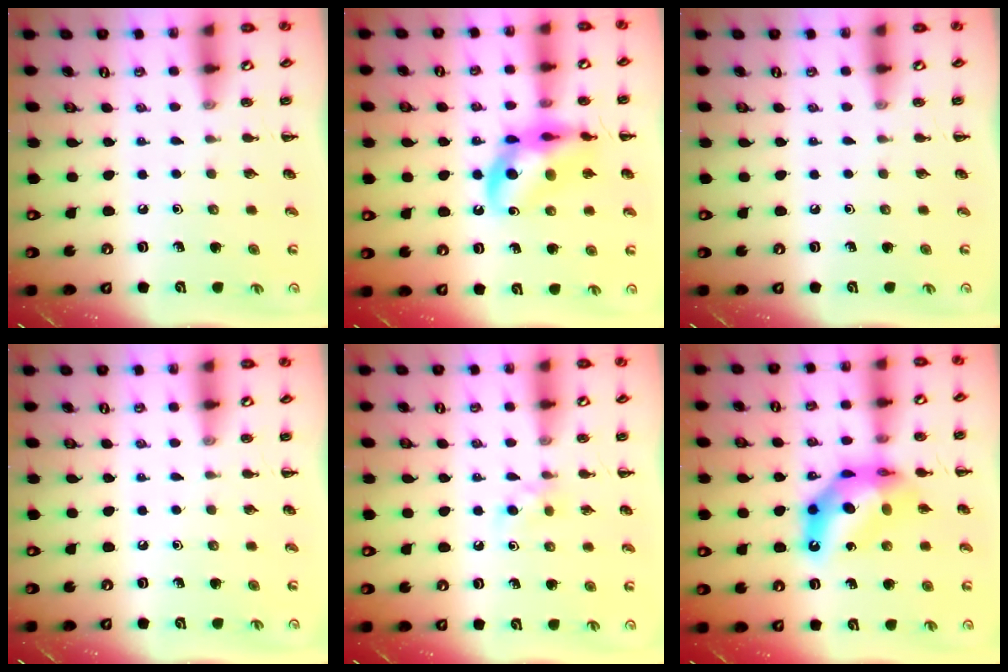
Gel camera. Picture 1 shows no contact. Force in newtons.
{"total": 14.1, "press": 13.9, "slide": 2.7}
{"total": 0.0}
{"total": 0.0}
{"total": 4.4, "press": 3.9, "slide": 2.0}
{"total": 13.0, "press": 12.5, "slide": 3.8}